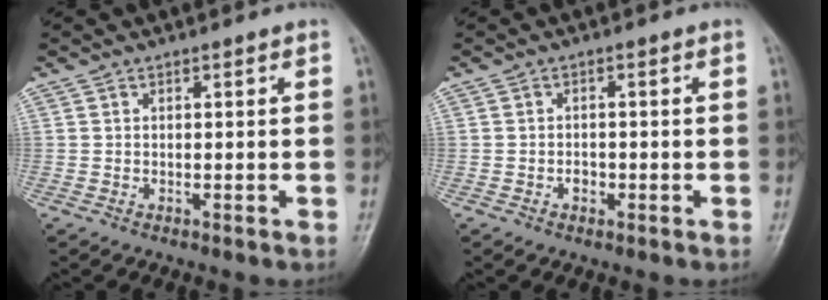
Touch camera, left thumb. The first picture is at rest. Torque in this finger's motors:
{"motor_torque": [-0.16, 0.19, 0.10, 0.08, 0.00]}